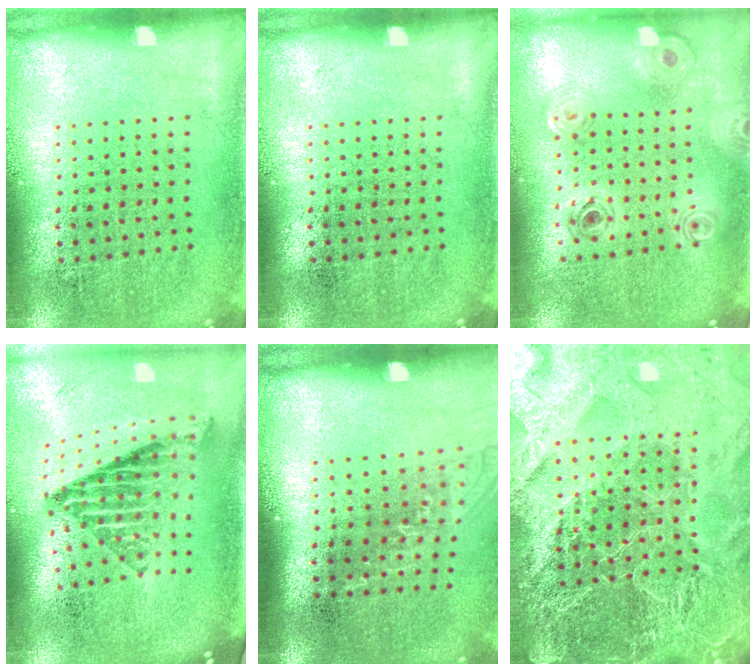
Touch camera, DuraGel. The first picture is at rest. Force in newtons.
{"total": 0.0}
{"total": 0.9, "press": 0.9, "slide": 0.2}
{"total": 1.8, "press": 1.4, "slide": 1.1}
{"total": 1.1, "press": 0.9, "slide": 0.6}
{"total": 6.3, "press": 5.4, "slide": 3.1}